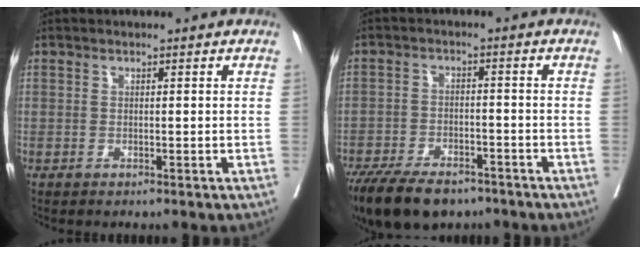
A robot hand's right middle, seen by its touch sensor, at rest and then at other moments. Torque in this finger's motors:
{"motor_torque": [0.48, -0.78, 0.22, 0.11]}